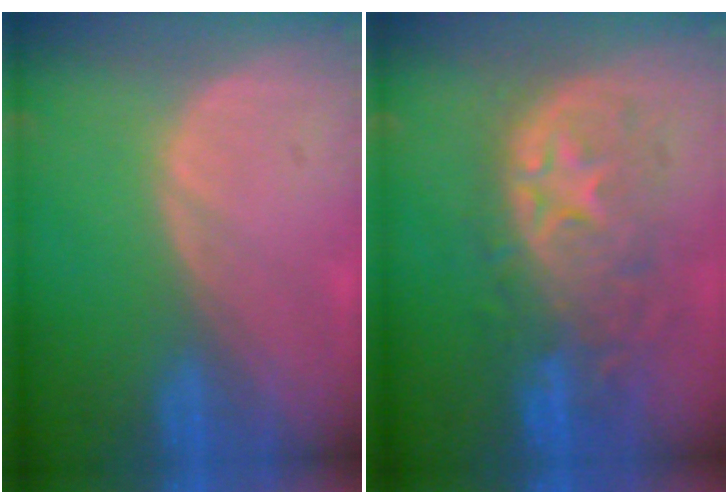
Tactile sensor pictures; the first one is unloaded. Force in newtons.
{"total": 9.9, "press": 9.2, "slide": 3.5}